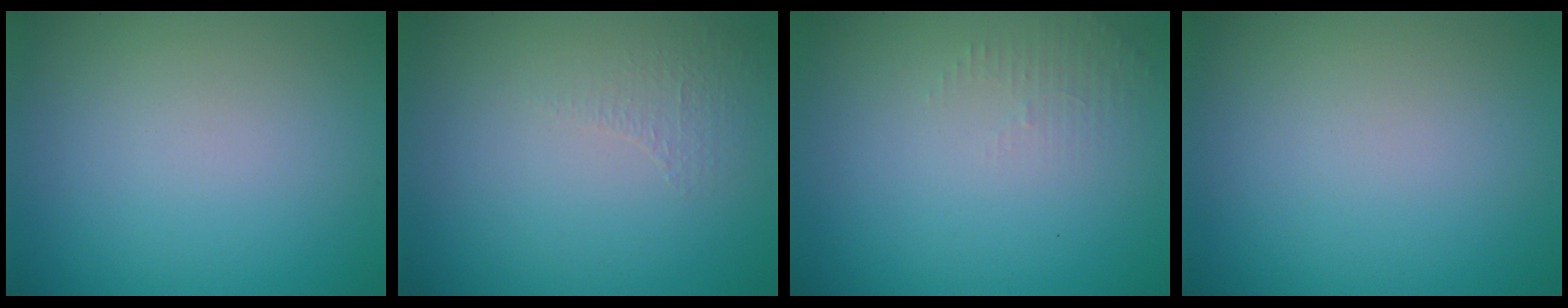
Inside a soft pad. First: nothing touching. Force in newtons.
{"total": 0.8, "press": 0.4, "slide": 0.7}
{"total": 1.3, "press": 1.2, "slide": 0.3}
{"total": 0.0}